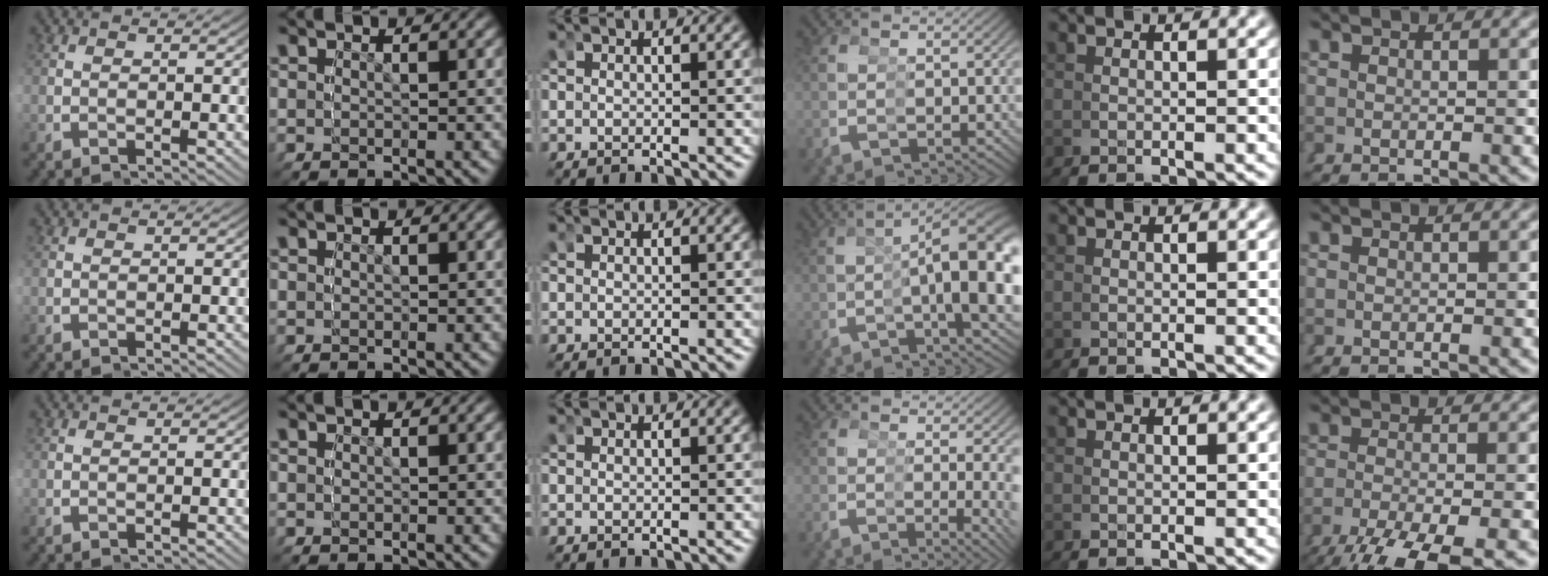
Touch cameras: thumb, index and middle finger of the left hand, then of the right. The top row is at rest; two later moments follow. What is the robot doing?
{"motion": "grasp_and_lifting", "object": "condiment"}